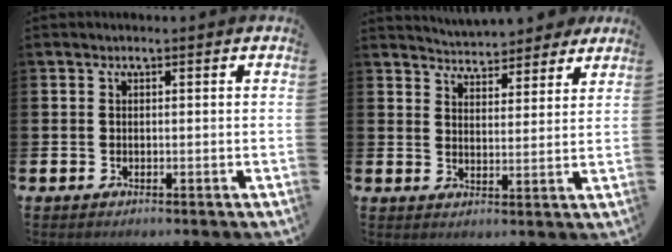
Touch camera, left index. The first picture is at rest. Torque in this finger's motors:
{"motor_torque": [0.99, -1.14, 0.28, 0.06]}